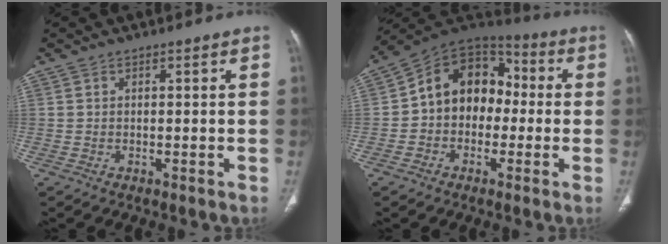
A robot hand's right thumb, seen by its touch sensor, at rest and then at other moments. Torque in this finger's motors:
{"motor_torque": [-0.49, 0.91, 0.28, 0.13, 0.09]}